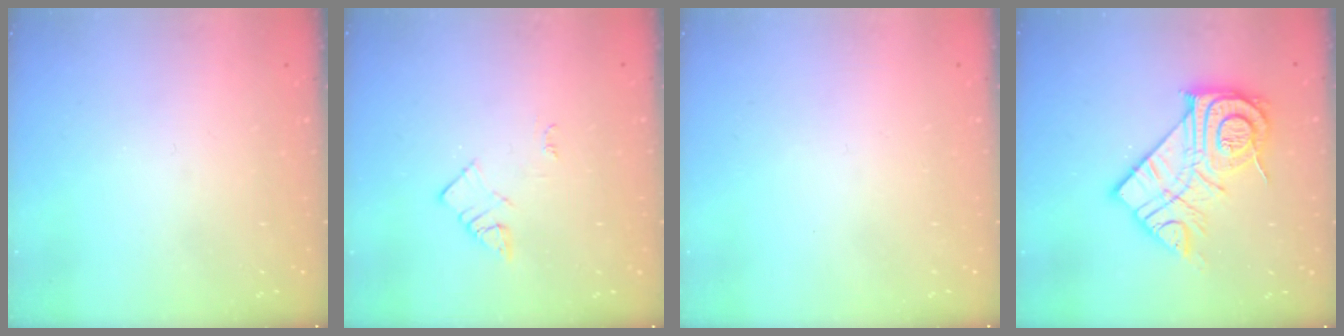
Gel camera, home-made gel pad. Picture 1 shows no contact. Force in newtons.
{"total": 3.0, "press": 3.0, "slide": 0.4}
{"total": 1.6, "press": 1.6, "slide": 0.1}
{"total": 17.8, "press": 17.8, "slide": 1.2}